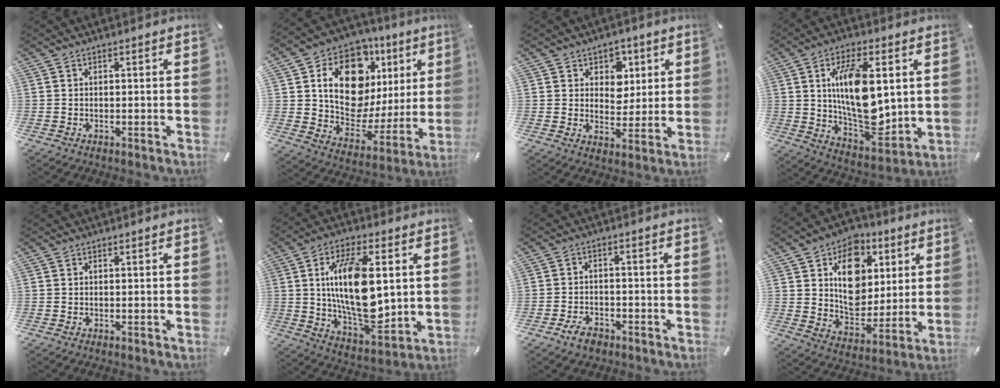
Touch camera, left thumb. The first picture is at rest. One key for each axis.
{"total": 18.3, "fx": 8.0, "fy": 12.0, "fz": 11.3, "tx": -0.177, "ty": -0.048, "tz": 0.144}
{"total": 7.0, "fx": 2.7, "fy": 6.1, "fz": 2.0, "tx": -0.016, "ty": -0.015, "tz": 0.044}
{"total": 17.5, "fx": 3.7, "fy": 8.7, "fz": 14.7, "tx": -0.267, "ty": -0.028, "tz": 0.056}
{"total": 0.0}
{"total": 19.3, "fx": 3.0, "fy": 9.0, "fz": 16.8, "tx": -0.334, "ty": -0.024, "tz": 0.042}
{"total": 4.3, "fx": -3.0, "fy": 2.5, "fz": 1.9, "tx": -0.040, "ty": 0.016, "tz": -0.058}
{"total": 14.4, "fx": 4.8, "fy": 11.8, "fz": 6.8, "tx": -0.088, "ty": -0.031, "tz": 0.090}